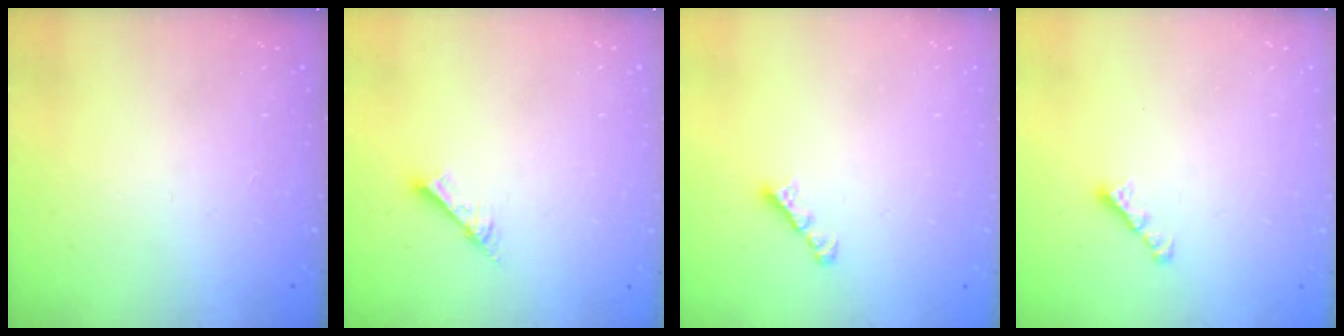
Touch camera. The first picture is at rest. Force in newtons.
{"total": 6.4, "press": 6.3, "slide": 0.7}
{"total": 1.8, "press": 1.7, "slide": 0.7}
{"total": 2.1, "press": 2.0, "slide": 0.6}